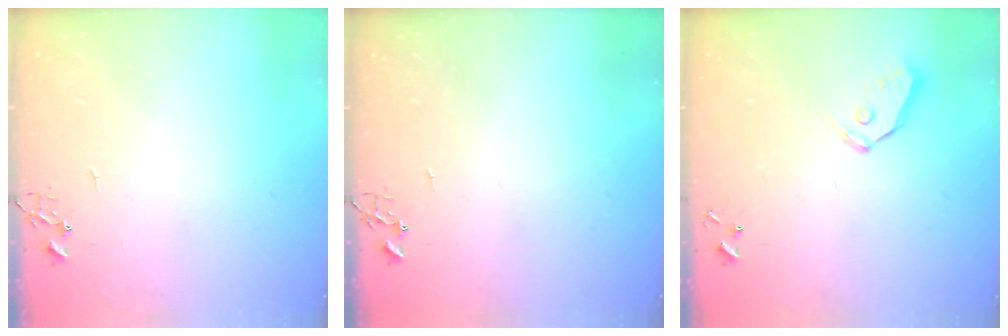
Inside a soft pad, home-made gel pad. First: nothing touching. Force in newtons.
{"total": 0.0}
{"total": 6.3, "press": 6.3, "slide": 0.7}